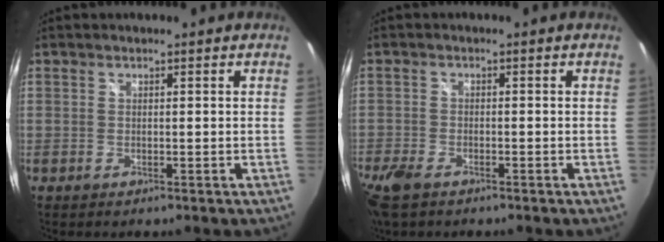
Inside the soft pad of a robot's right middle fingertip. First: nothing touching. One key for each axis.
{"total": 7.4, "fx": -5.0, "fy": 3.3, "fz": 4.3, "tx": -0.119, "ty": -0.026, "tz": -0.101}